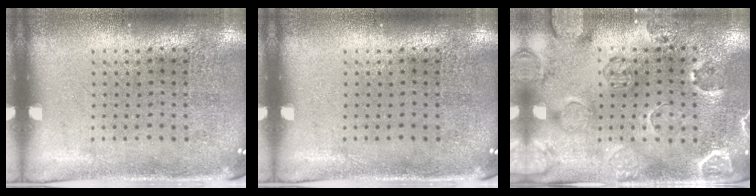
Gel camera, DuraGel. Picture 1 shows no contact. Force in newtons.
{"total": 0.0}
{"total": 2.5, "press": 2.1, "slide": 1.4}